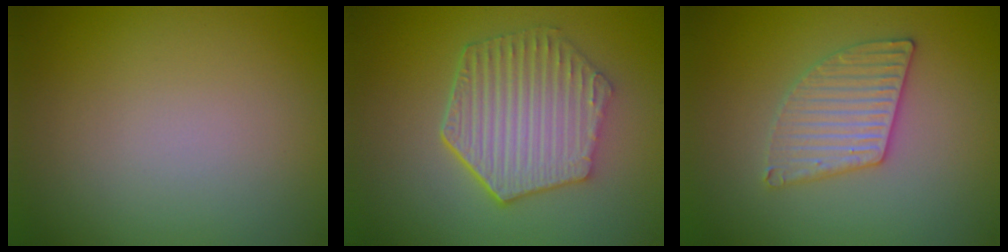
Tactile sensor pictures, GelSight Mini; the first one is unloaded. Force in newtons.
{"total": 6.4, "press": 4.9, "slide": 4.2}
{"total": 3.0, "press": 3.0, "slide": 0.2}